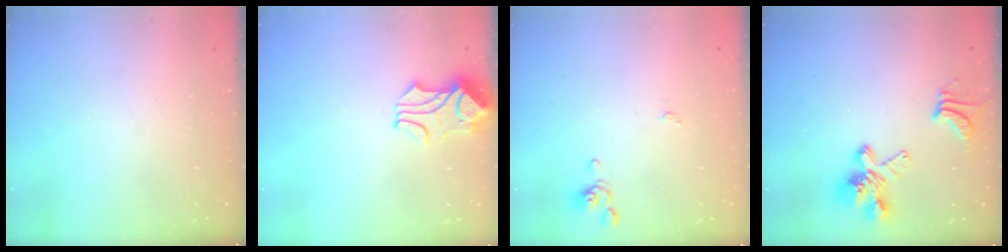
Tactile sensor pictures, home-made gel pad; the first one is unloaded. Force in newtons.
{"total": 1.7, "press": 1.2, "slide": 1.1}
{"total": 0.0}
{"total": 7.1, "press": 6.8, "slide": 2.1}